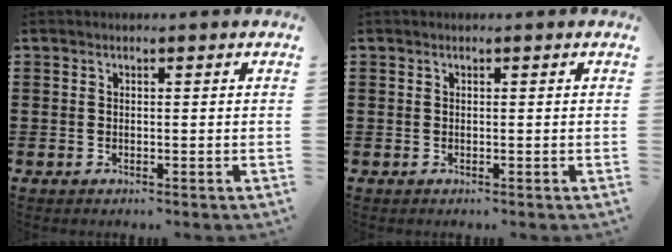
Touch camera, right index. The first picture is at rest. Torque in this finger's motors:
{"motor_torque": [0.00, 0.00, 0.00, 0.00]}